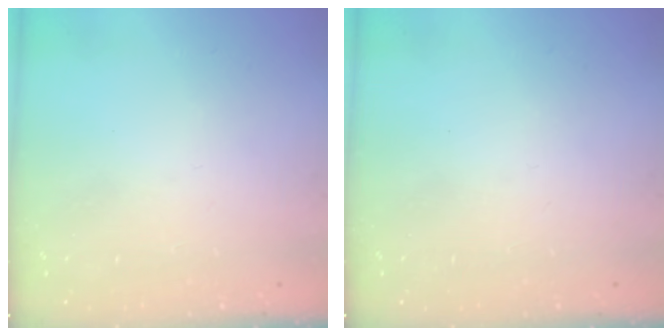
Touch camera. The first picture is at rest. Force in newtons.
{"total": 0.0}